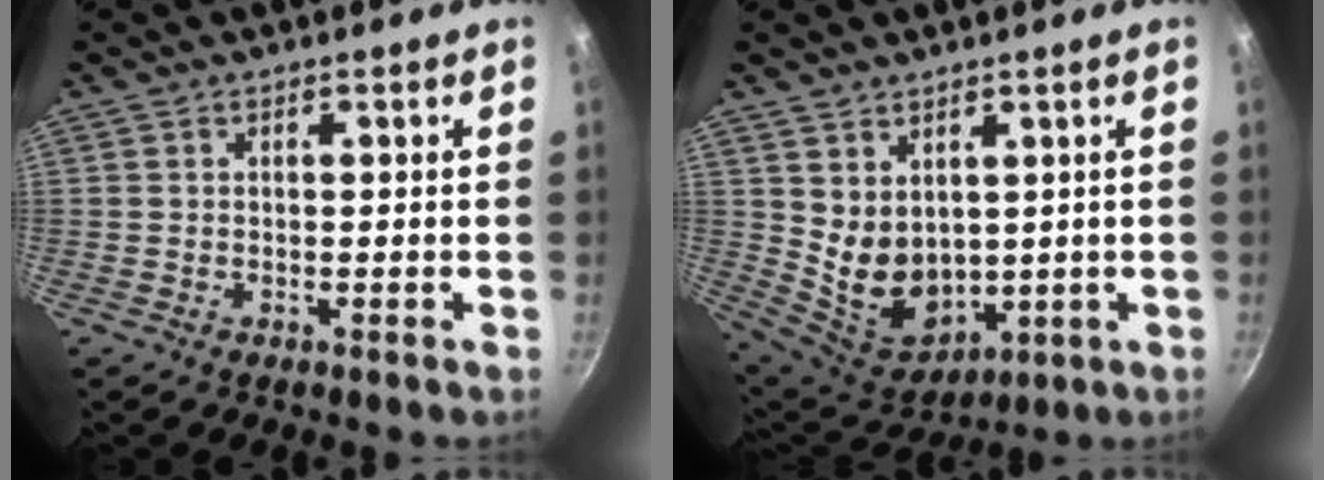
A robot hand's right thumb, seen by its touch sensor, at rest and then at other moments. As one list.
[{"total": 9.7, "force": [2.4, 7.3, 6.0], "torque": [-0.078, -0.034, 0.073]}]